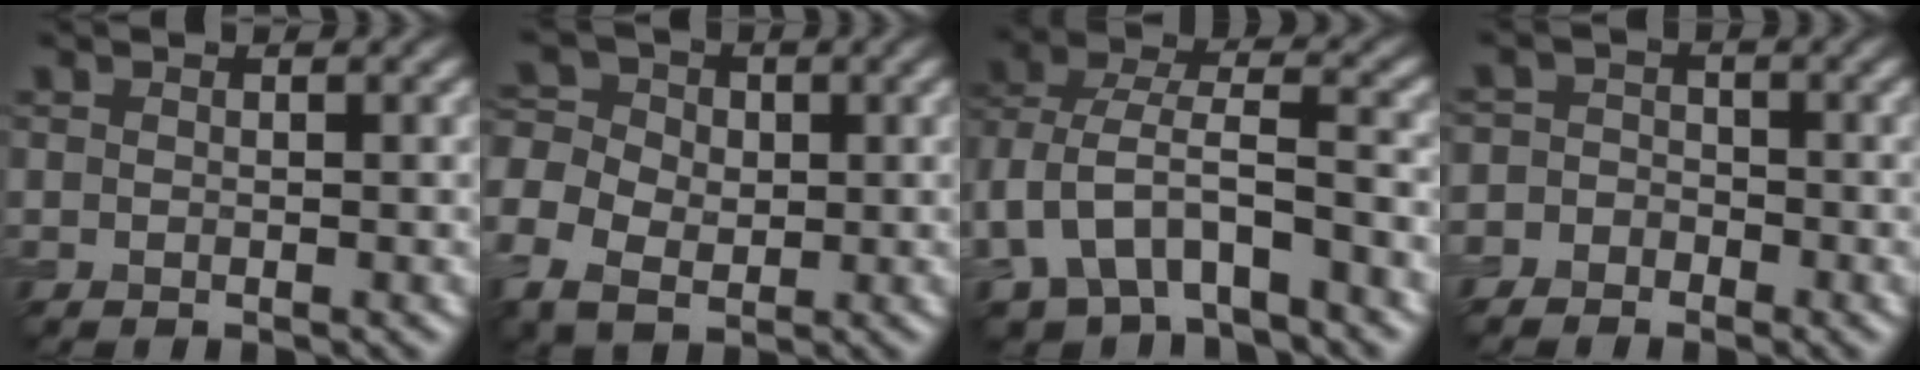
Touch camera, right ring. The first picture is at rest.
{"total": 6.5, "force": [-1.1, 5.4, 3.4], "torque": [-0.080, 0.002, -0.035]}
{"total": 7.2, "force": [-3.1, 4.1, 5.0], "torque": [-0.103, 0.007, -0.067]}
{"total": 2.8, "force": [-1.8, 2.1, 0.1], "torque": [0.034, 0.007, -0.048]}